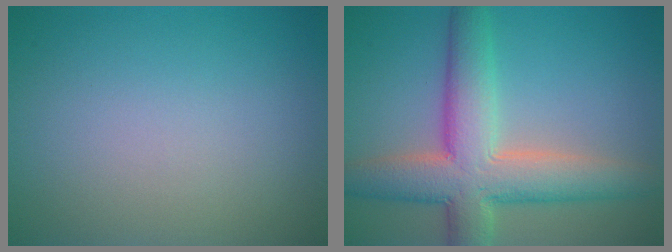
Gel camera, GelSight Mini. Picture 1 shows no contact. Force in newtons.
{"total": 8.3, "press": 8.3, "slide": 0.8}